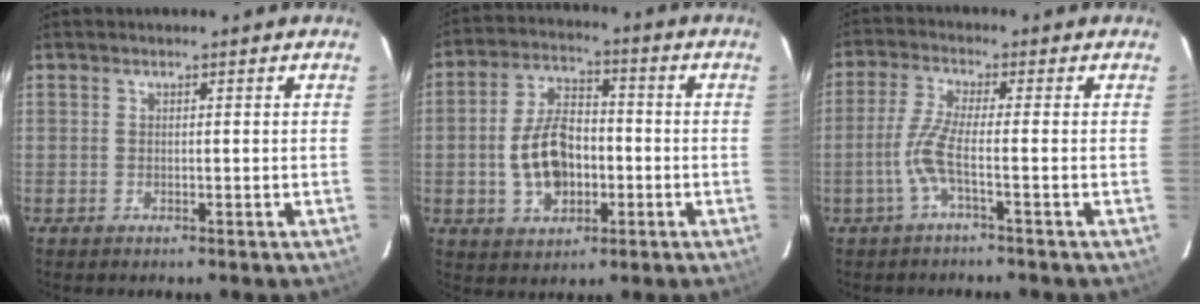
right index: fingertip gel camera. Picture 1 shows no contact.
{"total": 11.2, "force": [-2.2, 7.1, 8.4], "torque": [-0.168, 0.018, -0.028]}
{"total": 5.1, "force": [-2.1, -0.4, 4.7], "torque": [-0.111, -0.002, -0.039]}